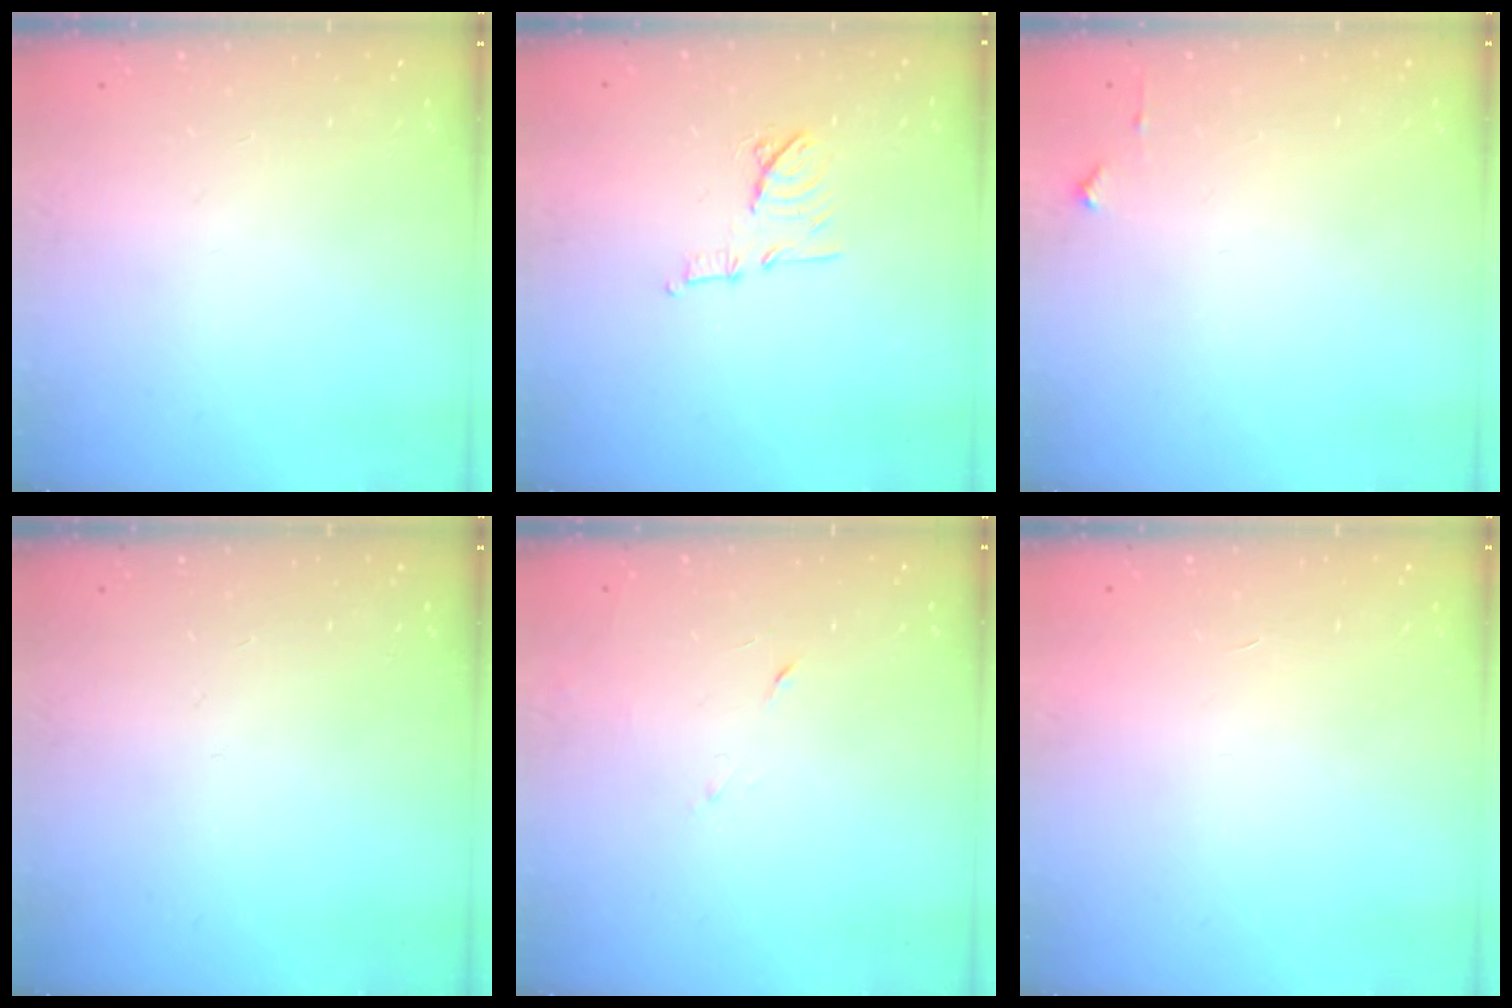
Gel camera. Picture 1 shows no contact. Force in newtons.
{"total": 9.5, "press": 9.5, "slide": 0.8}
{"total": 3.0, "press": 3.0, "slide": 0.4}
{"total": 0.0}
{"total": 3.8, "press": 3.7, "slide": 0.9}
{"total": 1.7, "press": 1.7, "slide": 0.1}